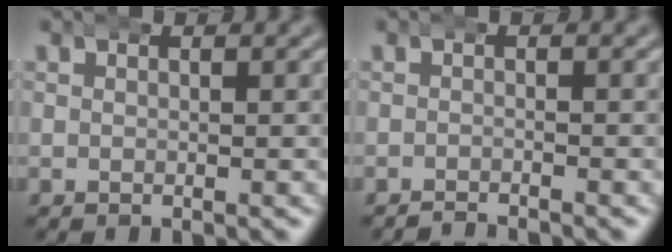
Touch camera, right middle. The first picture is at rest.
{"total": 2.0, "force": [-2.0, 0.1, 0.0], "torque": [-0.004, -0.009, -0.031]}